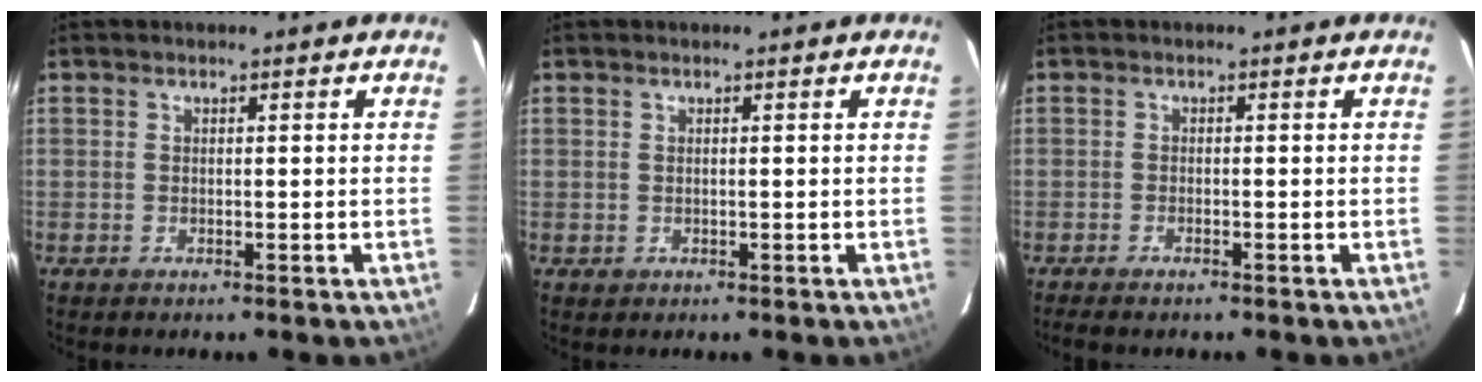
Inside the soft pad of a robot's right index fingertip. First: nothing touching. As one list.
[{"total": 0.9, "force": [0.1, 0.9, 0.0], "torque": [0.003, 0.002, 0.001]}, {"total": 2.3, "force": [-2.0, 0.4, 1.1], "torque": [-0.032, -0.005, -0.037]}]